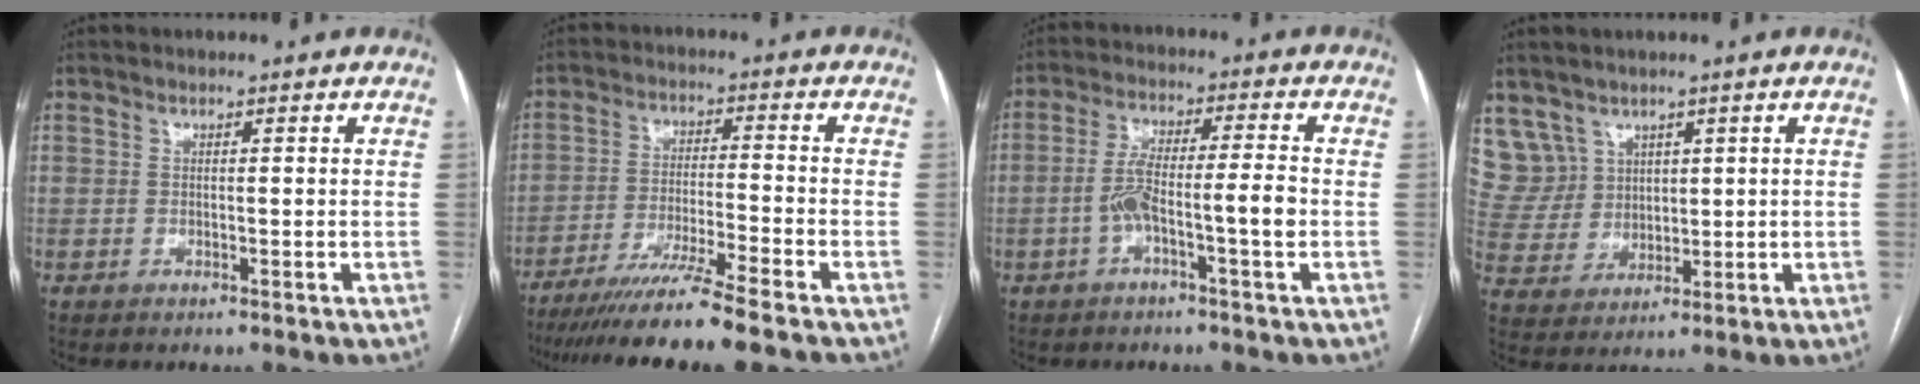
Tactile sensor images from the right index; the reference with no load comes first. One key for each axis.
{"total": 11.5, "fx": -9.4, "fy": -1.9, "fz": 6.4, "tx": -0.092, "ty": -0.035, "tz": -0.155}
{"total": 7.0, "fx": -2.1, "fy": 0.2, "fz": 6.7, "tx": -0.130, "ty": 0.023, "tz": -0.036}
{"total": 7.8, "fx": 4.7, "fy": 6.2, "fz": 0.0, "tx": -0.009, "ty": 0.023, "tz": 0.112}